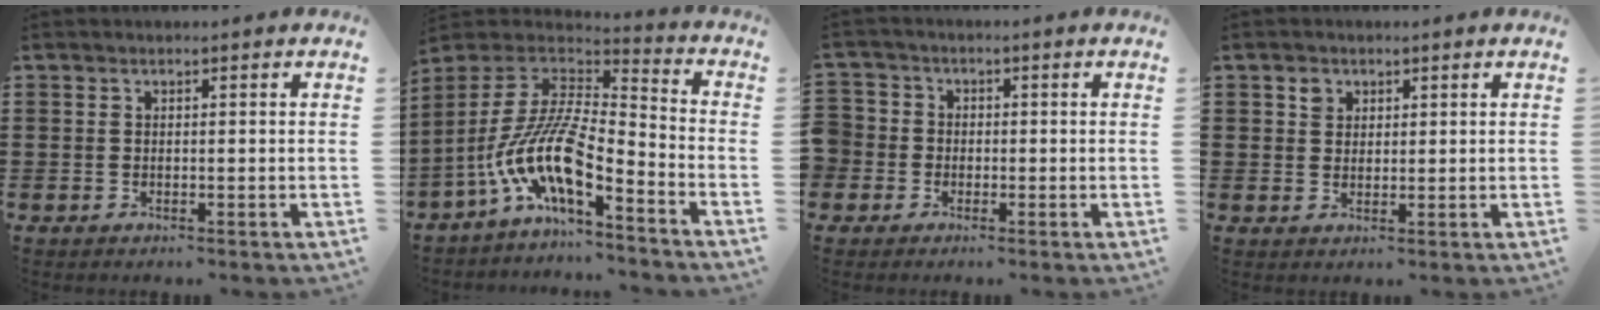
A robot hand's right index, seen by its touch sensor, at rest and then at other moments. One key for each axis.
{"total": 12.5, "fx": -6.7, "fy": 3.7, "fz": 9.9, "tx": -0.231, "ty": -0.017, "tz": -0.144}
{"total": 2.9, "fx": -1.2, "fy": 2.6, "fz": 0.2, "tx": -0.026, "ty": 0.004, "tz": -0.032}
{"total": 2.0, "fx": 1.1, "fy": 1.6, "fz": 0.5, "tx": -0.015, "ty": 0.008, "tz": 0.020}